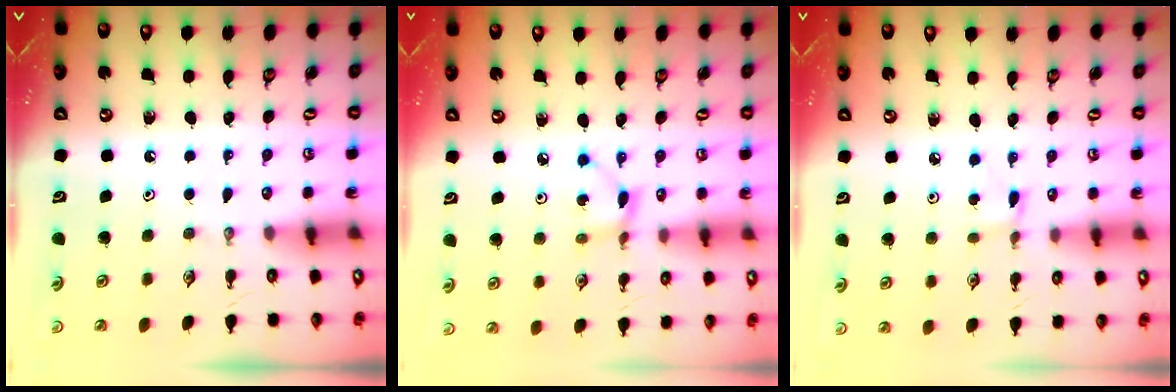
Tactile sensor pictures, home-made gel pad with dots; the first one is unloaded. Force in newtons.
{"total": 2.6, "press": 2.6, "slide": 0.2}
{"total": 1.6, "press": 1.6, "slide": 0.2}